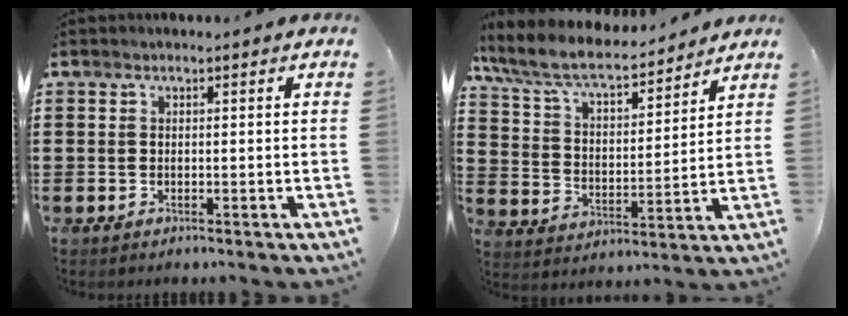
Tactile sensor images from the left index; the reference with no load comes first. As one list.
[{"total": 8.2, "force": [7.2, 1.8, 3.5], "torque": [-0.098, -0.037, 0.123]}]